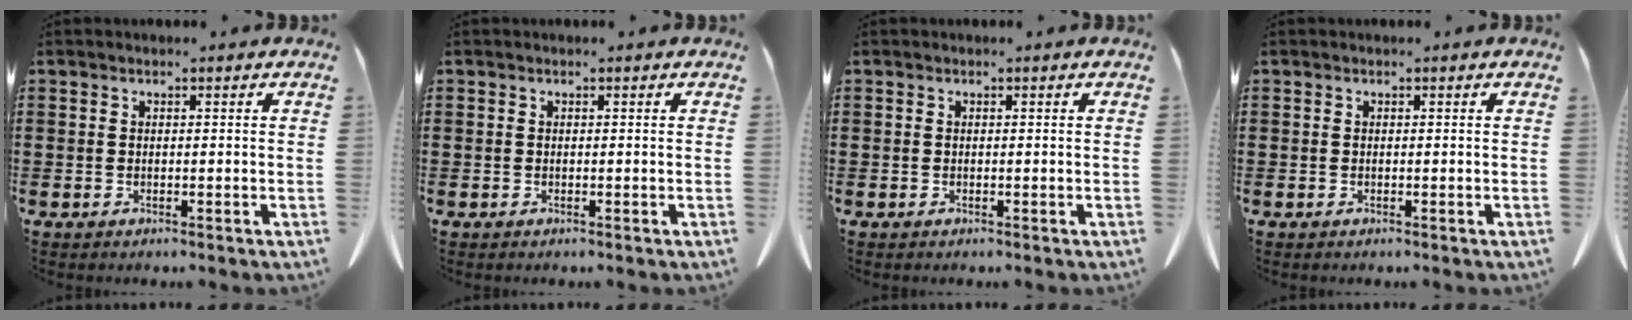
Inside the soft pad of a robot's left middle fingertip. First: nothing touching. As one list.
[{"total": 0.0}, {"total": 0.0}, {"total": 0.0}]